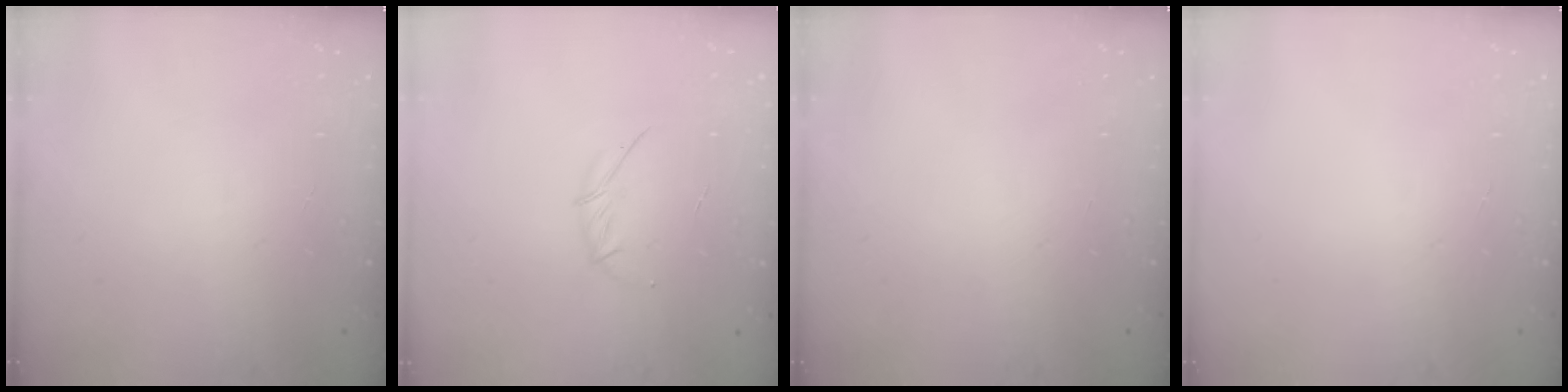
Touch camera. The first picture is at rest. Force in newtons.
{"total": 3.9, "press": 3.8, "slide": 0.8}
{"total": 0.0}
{"total": 0.0}